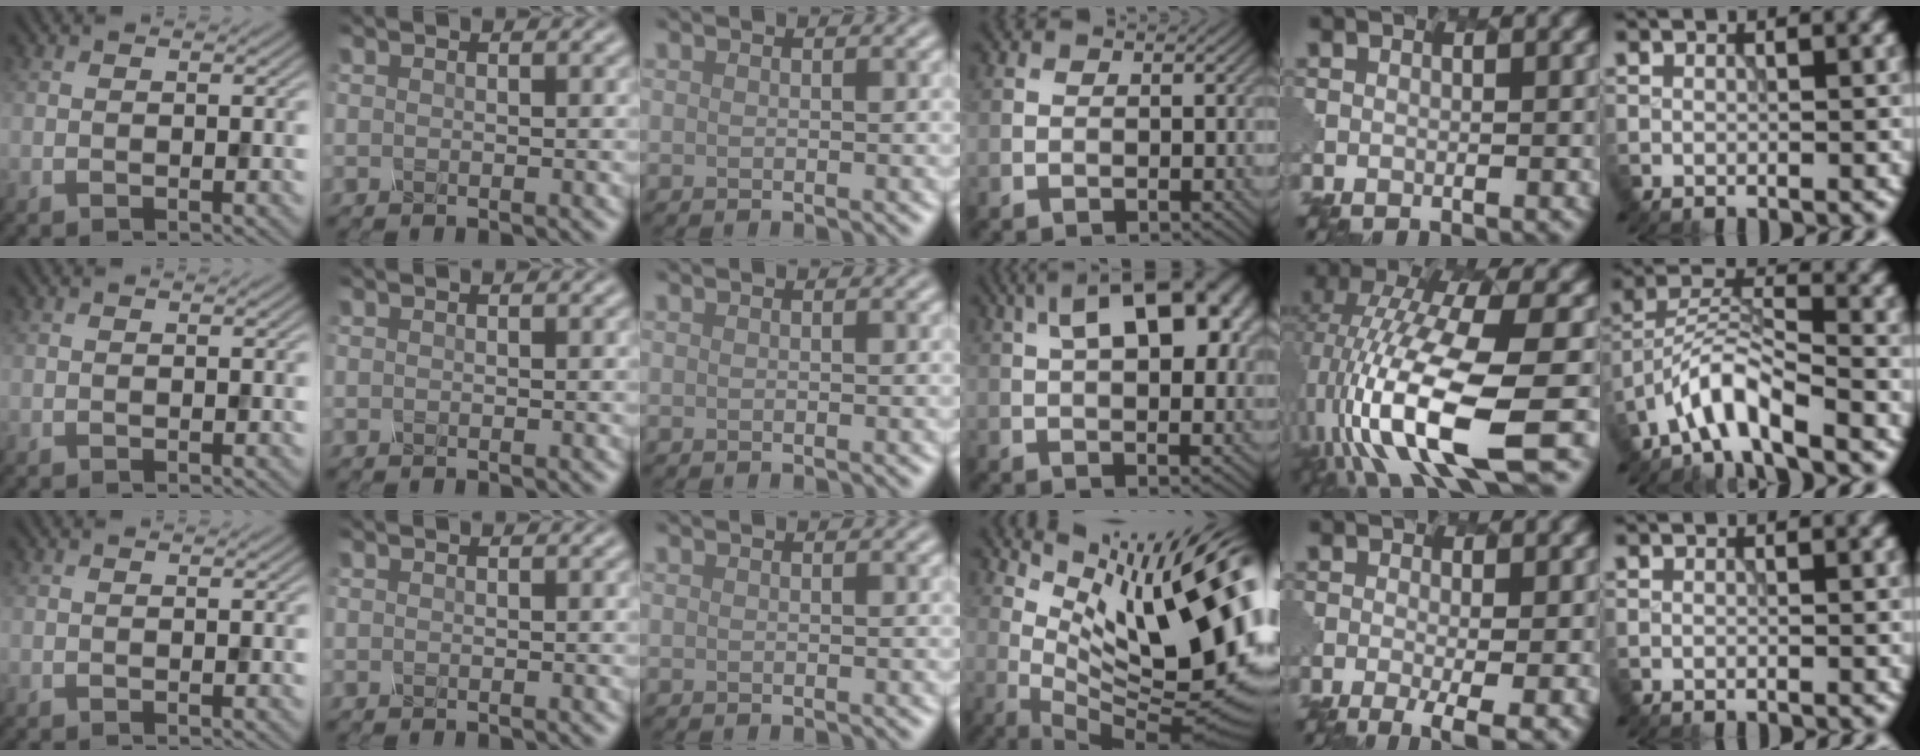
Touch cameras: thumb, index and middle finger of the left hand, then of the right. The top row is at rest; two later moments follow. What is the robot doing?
{"motion": "shake", "object": "salt shaker"}